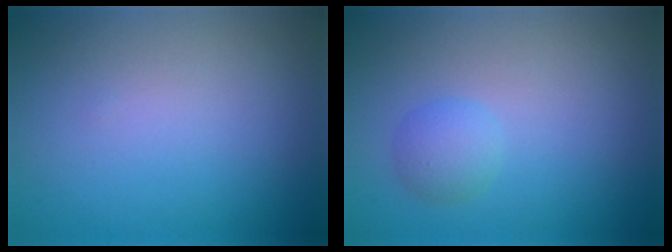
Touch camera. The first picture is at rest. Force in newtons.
{"total": 1.8, "press": 1.8, "slide": 0.0}